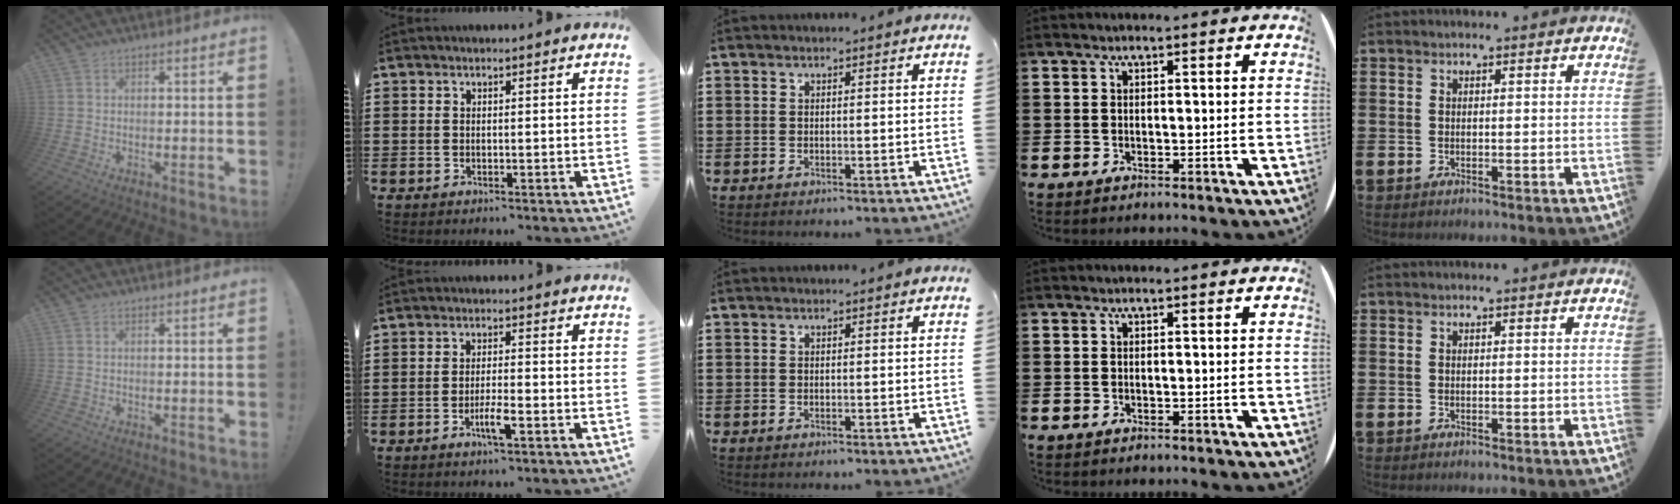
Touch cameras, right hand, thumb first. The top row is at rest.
{"index": {"total": 3.8, "force": [-1.9, 0.6, 3.3], "torque": [-0.061, -0.003, -0.035]}}